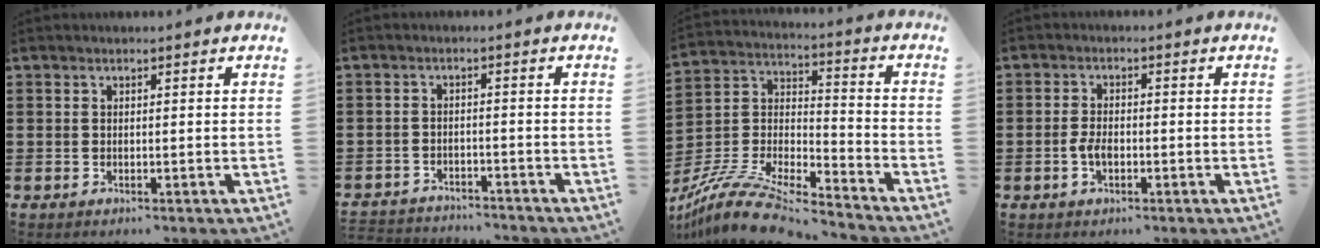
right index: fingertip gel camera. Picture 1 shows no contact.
{"total": 2.8, "force": [-2.8, 0.3, -0.2], "torque": [-0.005, -0.001, -0.061]}
{"total": 11.1, "force": [-9.8, 2.3, 4.7], "torque": [-0.095, 0.020, -0.195]}
{"total": 2.6, "force": [-0.9, 1.2, 2.2], "torque": [-0.058, -0.007, -0.019]}